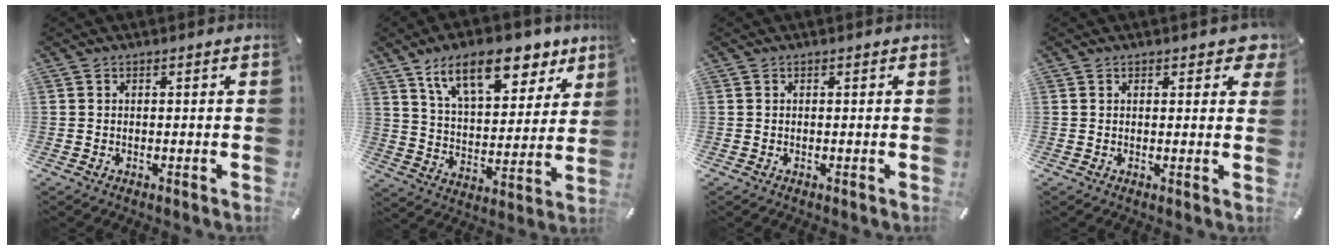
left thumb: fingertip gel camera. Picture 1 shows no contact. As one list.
[{"total": 16.6, "force": [10.8, 8.3, 9.3], "torque": [-0.146, -0.052, 0.187]}, {"total": 0.0}, {"total": 2.8, "force": [1.6, 1.6, 1.6], "torque": [-0.012, -0.004, 0.023]}]